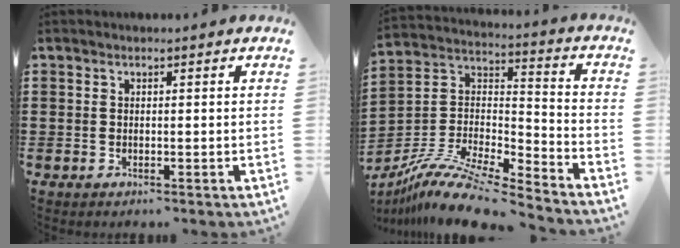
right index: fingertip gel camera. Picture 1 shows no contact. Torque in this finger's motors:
{"motor_torque": [-0.14, 0.23, 0.74, 0.21]}